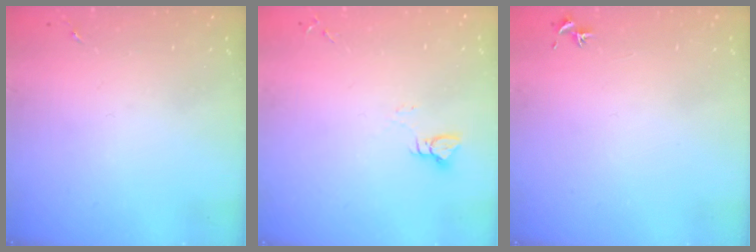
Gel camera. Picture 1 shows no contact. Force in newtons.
{"total": 3.5, "press": 3.5, "slide": 0.3}
{"total": 0.8, "press": 0.7, "slide": 0.3}